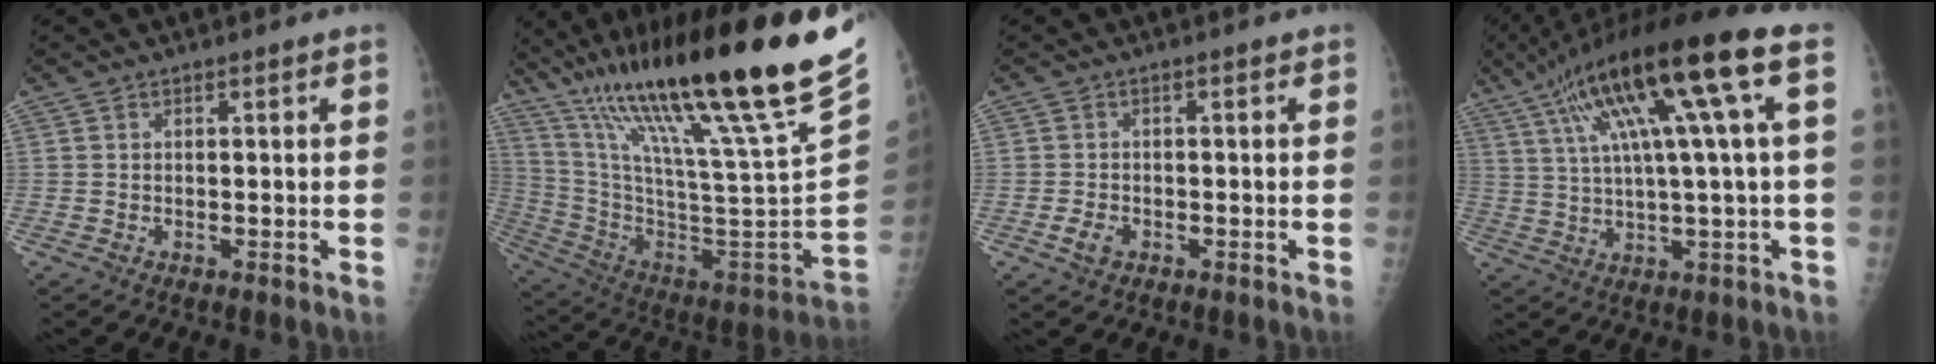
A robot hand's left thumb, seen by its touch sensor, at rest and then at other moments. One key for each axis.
{"total": 37.3, "fx": 25.4, "fy": 3.3, "fz": 27.0, "tx": -0.412, "ty": -0.110, "tz": 0.417}
{"total": 2.4, "fx": -1.1, "fy": 1.6, "fz": 1.4, "tx": -0.028, "ty": 0.001, "tz": -0.019}
{"total": 18.6, "fx": 6.5, "fy": 1.8, "fz": 17.4, "tx": -0.312, "ty": 0.027, "tz": 0.106}